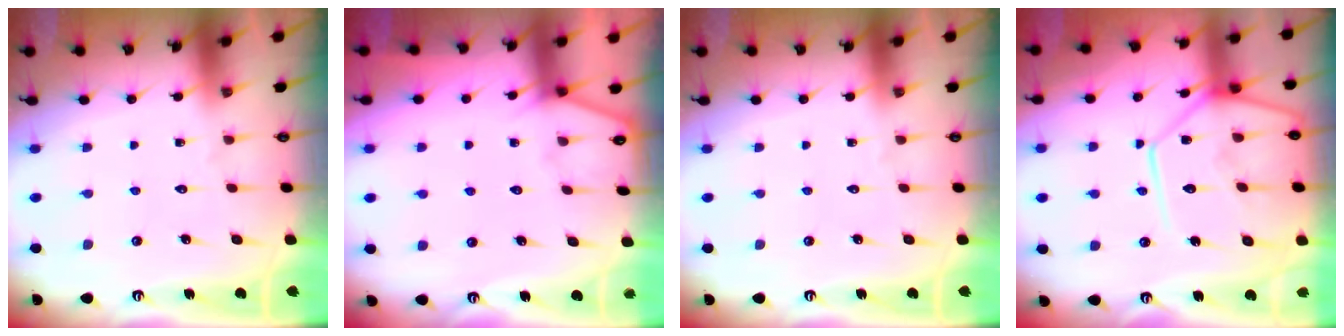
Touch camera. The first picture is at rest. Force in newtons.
{"total": 2.4, "press": 2.3, "slide": 0.4}
{"total": 0.0}
{"total": 15.1, "press": 15.0, "slide": 1.6}